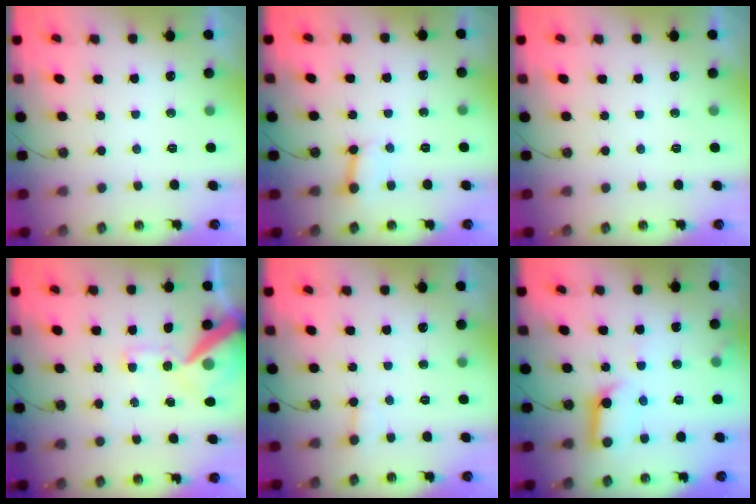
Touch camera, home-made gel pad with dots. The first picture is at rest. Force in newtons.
{"total": 2.6, "press": 2.6, "slide": 0.1}
{"total": 0.0}
{"total": 16.6, "press": 16.4, "slide": 2.5}
{"total": 2.0, "press": 2.0, "slide": 0.1}
{"total": 11.6, "press": 11.5, "slide": 1.4}